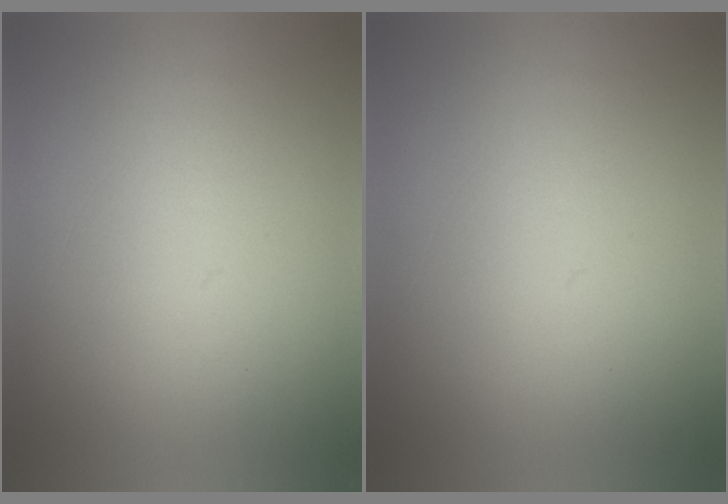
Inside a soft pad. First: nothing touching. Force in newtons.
{"total": 0.0}